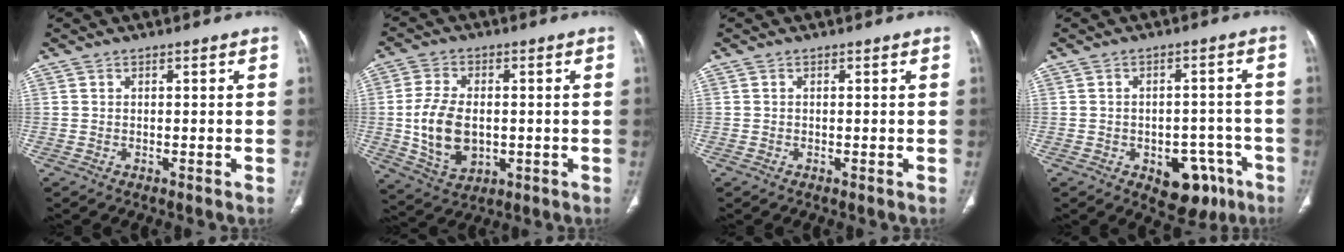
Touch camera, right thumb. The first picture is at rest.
{"total": 11.5, "force": [-0.8, 7.5, 8.8], "torque": [-0.156, -0.002, -0.004]}
{"total": 0.0}
{"total": 11.8, "force": [-5.7, 7.1, 7.4], "torque": [-0.052, 0.040, -0.066]}